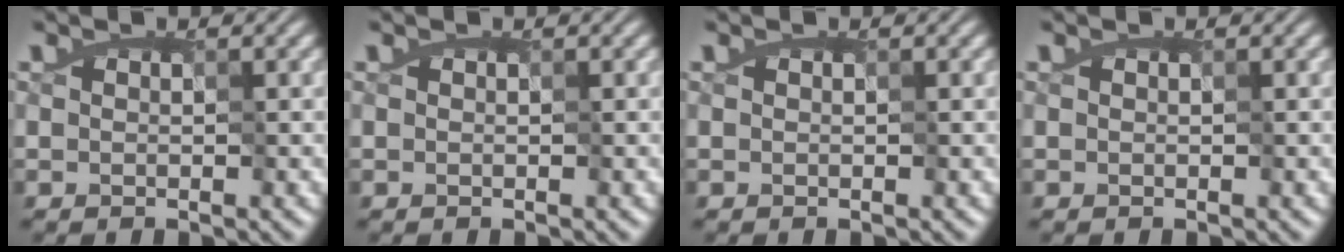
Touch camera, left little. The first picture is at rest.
{"total": 0.0}
{"total": 0.0}
{"total": 0.0}